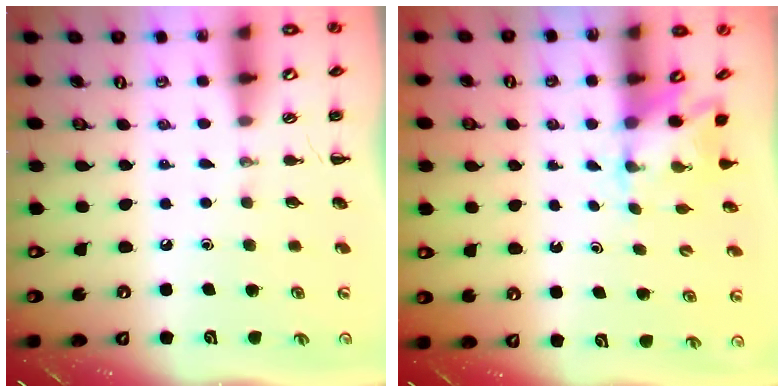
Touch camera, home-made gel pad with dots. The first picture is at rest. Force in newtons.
{"total": 2.6, "press": 2.4, "slide": 1.1}